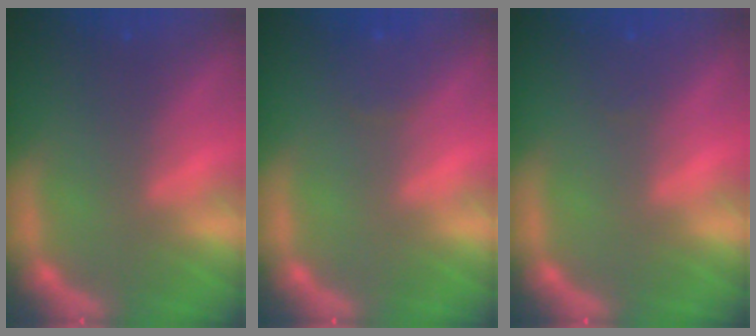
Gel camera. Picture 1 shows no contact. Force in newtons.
{"total": 1.9}
{"total": 1.0}